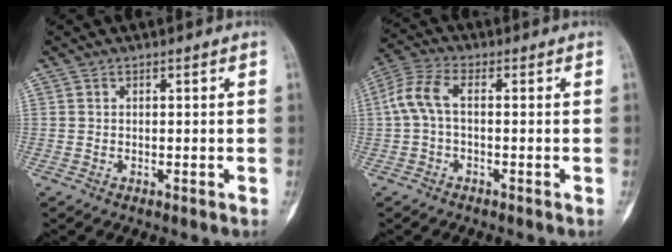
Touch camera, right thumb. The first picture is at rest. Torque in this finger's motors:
{"motor_torque": [-0.04, 0.53, 0.51, -0.37, 0.07]}